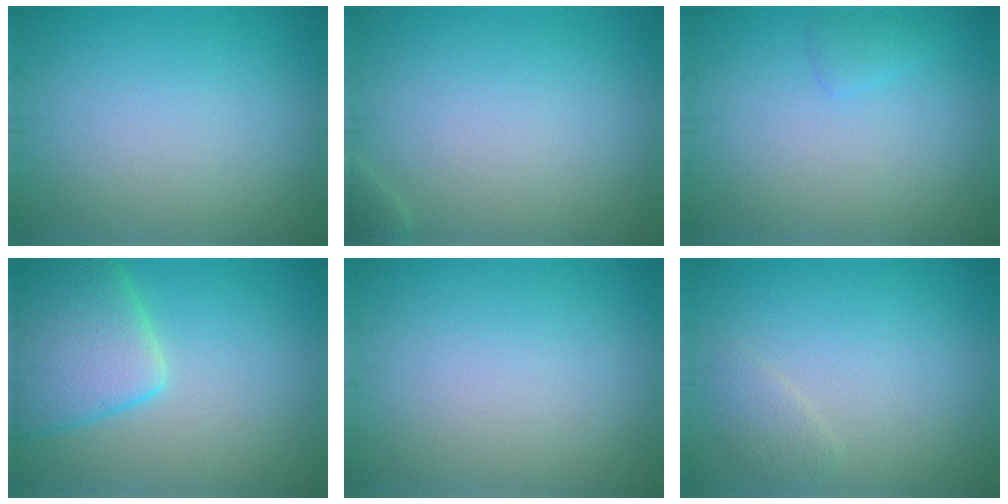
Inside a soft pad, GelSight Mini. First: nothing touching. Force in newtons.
{"total": 0.7, "press": 0.7, "slide": 0.0}
{"total": 0.9, "press": 0.9, "slide": 0.0}
{"total": 6.7, "press": 6.6, "slide": 0.4}
{"total": 0.0}
{"total": 1.2, "press": 1.2, "slide": 0.1}